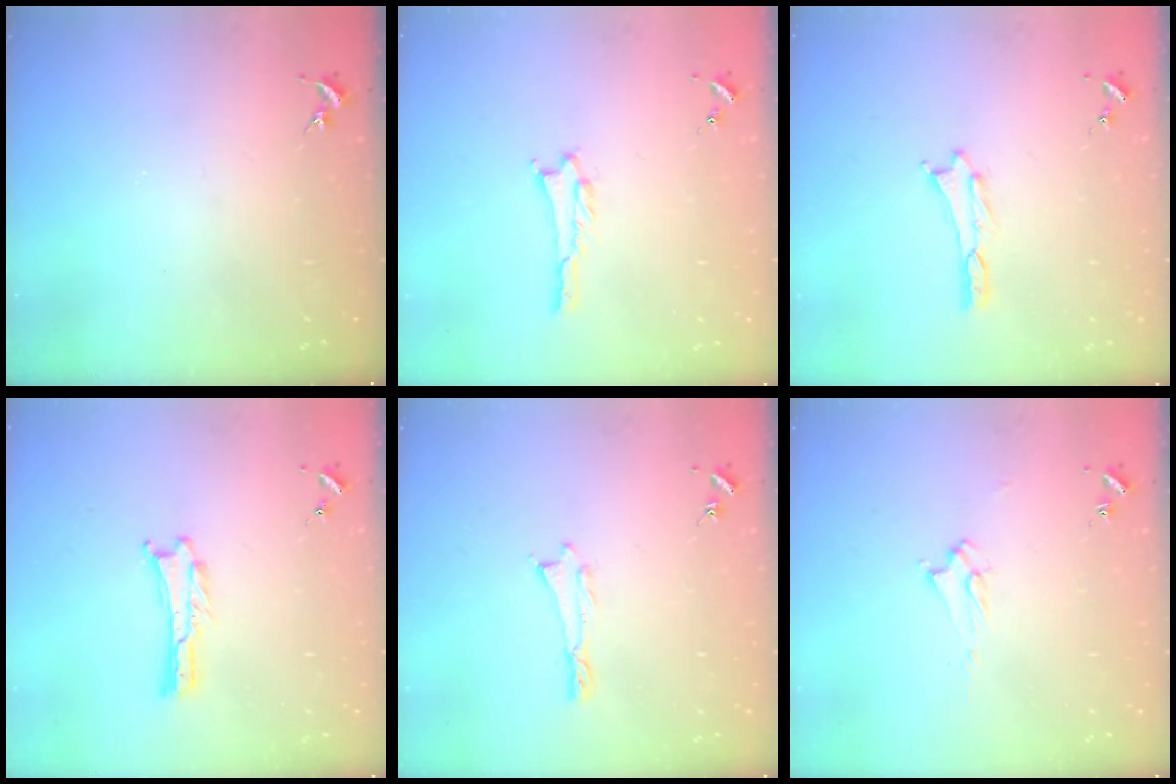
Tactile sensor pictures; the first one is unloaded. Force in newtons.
{"total": 0.6, "press": 0.6, "slide": 0.1}
{"total": 0.0}
{"total": 0.0}
{"total": 0.0}
{"total": 1.9, "press": 1.9, "slide": 0.3}